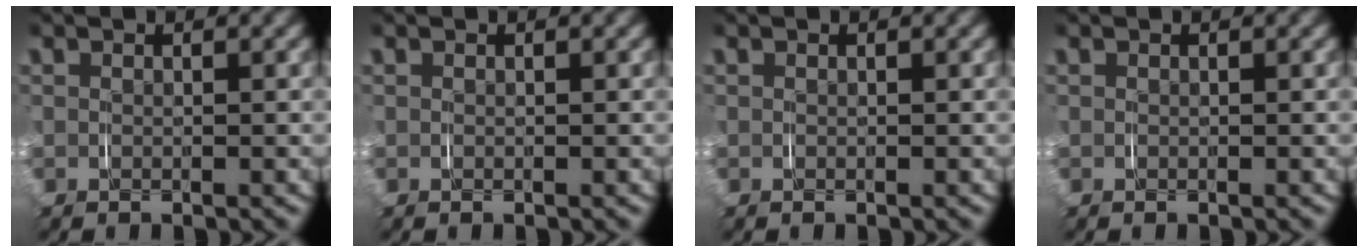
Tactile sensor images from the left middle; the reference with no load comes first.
{"total": 0.0}
{"total": 0.0}
{"total": 0.0}